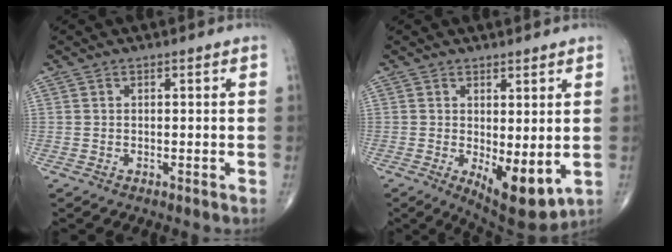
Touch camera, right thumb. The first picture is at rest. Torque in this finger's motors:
{"motor_torque": [1.12, 1.48, 0.54, -0.14, 0.29]}